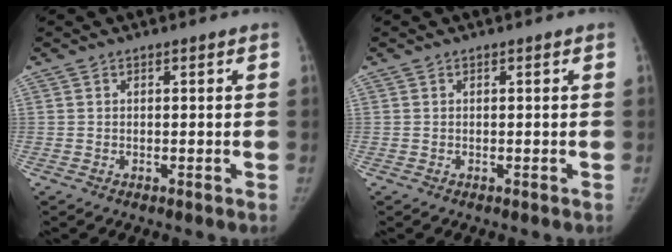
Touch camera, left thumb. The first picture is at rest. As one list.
[{"total": 0.0}]